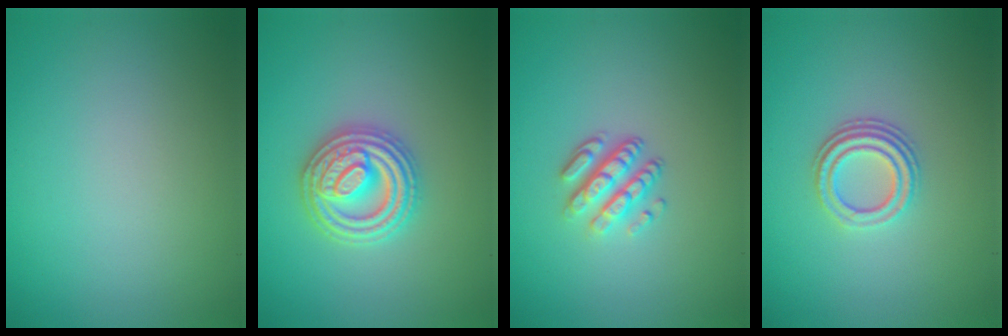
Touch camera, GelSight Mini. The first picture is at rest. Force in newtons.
{"total": 4.9, "press": 4.9, "slide": 0.7}
{"total": 3.3, "press": 2.4, "slide": 2.2}
{"total": 3.1, "press": 2.2, "slide": 2.2}